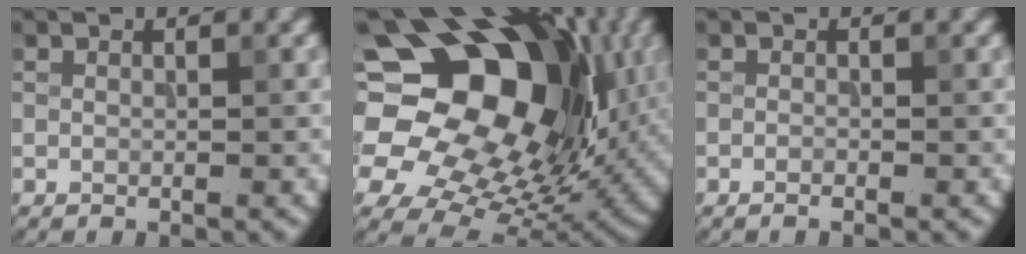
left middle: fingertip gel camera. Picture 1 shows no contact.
{"total": 19.4, "force": [5.6, 13.8, 12.3], "torque": [-0.188, 0.028, 0.095]}
{"total": 0.5, "force": [-0.3, 0.1, 0.4], "torque": [-0.005, -0.002, -0.006]}